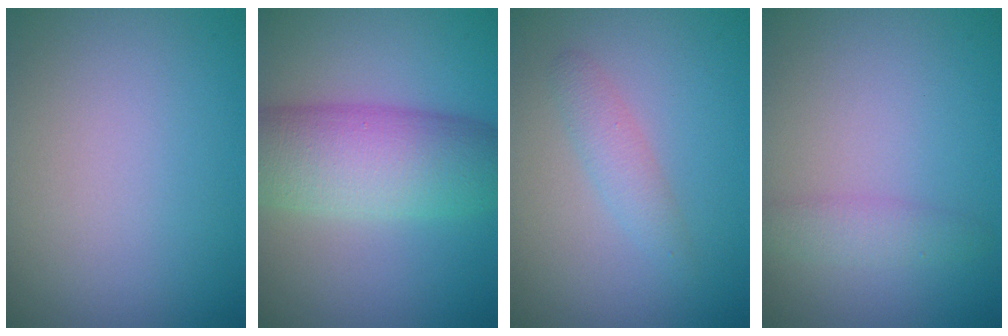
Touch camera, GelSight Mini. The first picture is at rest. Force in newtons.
{"total": 8.5, "press": 8.5, "slide": 0.1}
{"total": 1.8, "press": 1.8, "slide": 0.0}
{"total": 1.8, "press": 1.8, "slide": 0.1}